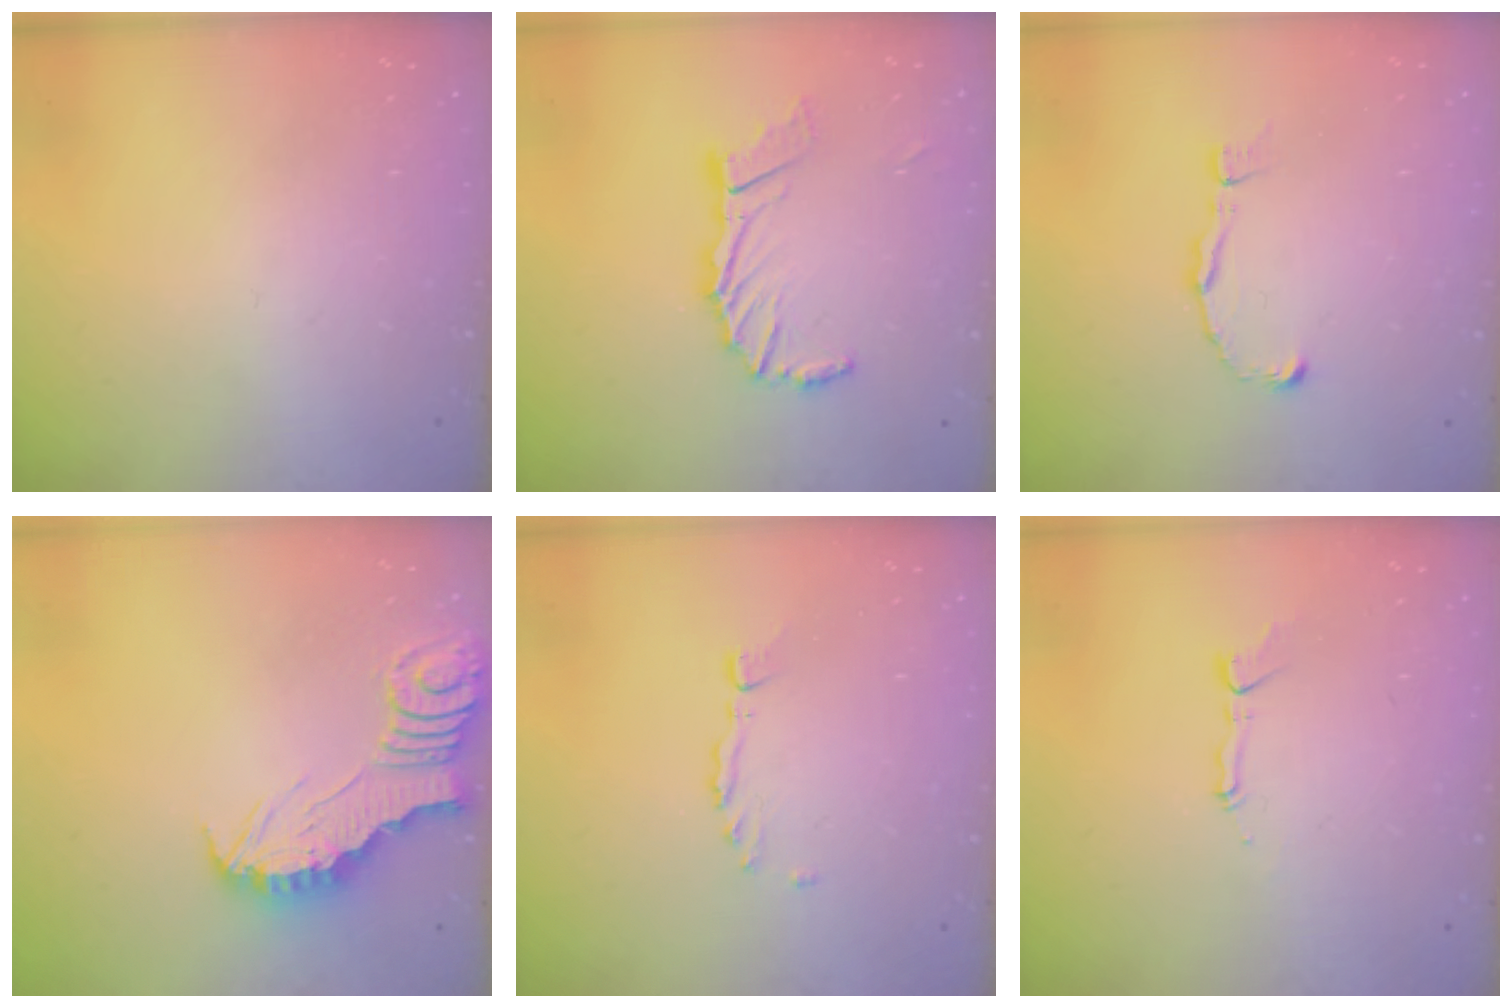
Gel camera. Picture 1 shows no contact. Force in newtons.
{"total": 10.9, "press": 10.7, "slide": 1.7}
{"total": 2.6, "press": 2.6, "slide": 0.2}
{"total": 2.7, "press": 2.7, "slide": 0.2}
{"total": 1.1, "press": 1.1, "slide": 0.3}
{"total": 3.6, "press": 3.6, "slide": 0.2}